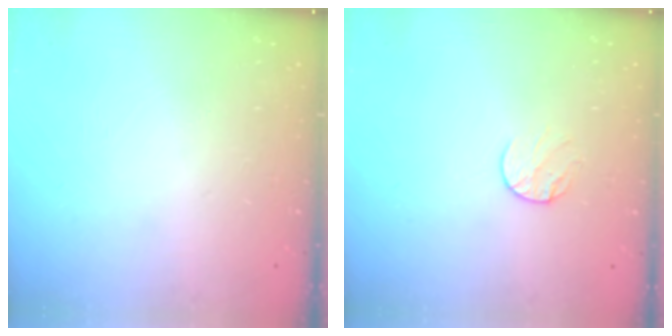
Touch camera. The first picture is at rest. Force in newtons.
{"total": 5.6, "press": 5.6, "slide": 0.5}